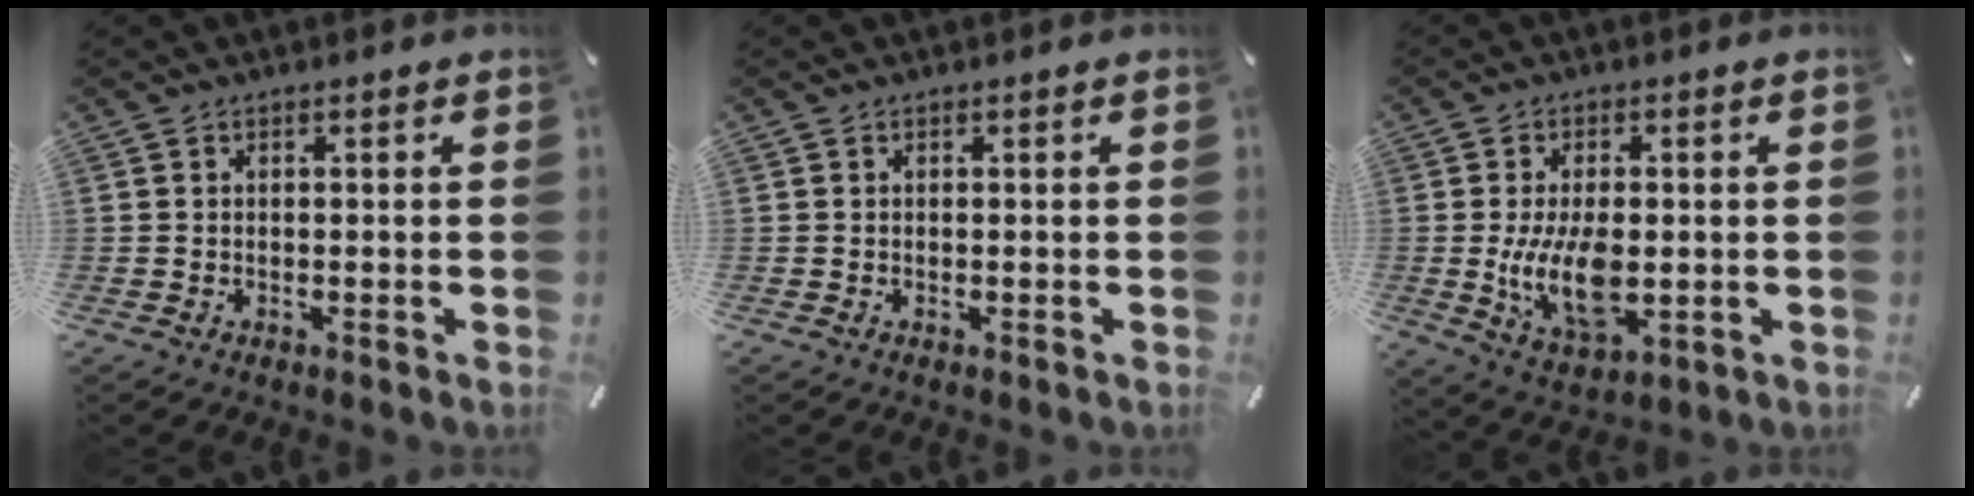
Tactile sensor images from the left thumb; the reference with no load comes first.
{"total": 0.0}
{"total": 11.8, "force": [-1.0, 6.3, 9.9], "torque": [-0.201, -0.018, -0.015]}